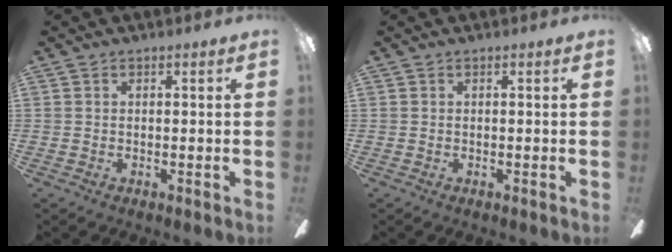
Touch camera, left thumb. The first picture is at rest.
{"total": 0.0}